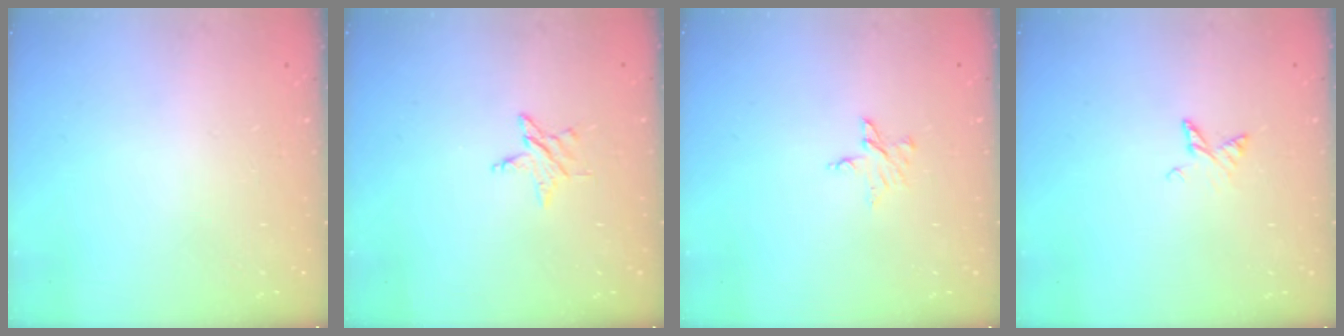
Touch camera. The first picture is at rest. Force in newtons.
{"total": 2.8, "press": 2.7, "slide": 0.3}
{"total": 5.3, "press": 5.3, "slide": 0.5}
{"total": 4.7, "press": 4.7, "slide": 0.5}